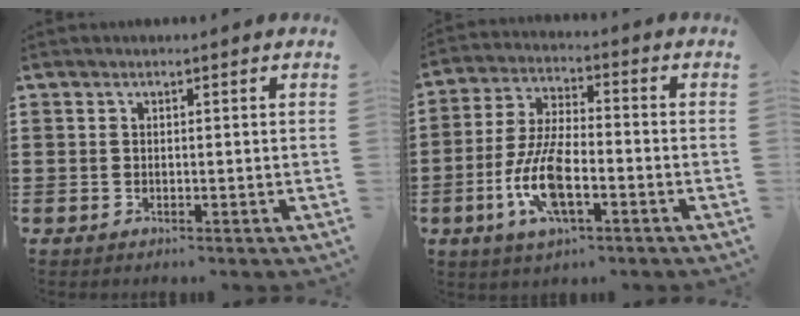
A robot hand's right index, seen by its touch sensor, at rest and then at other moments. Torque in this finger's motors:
{"motor_torque": [2.14, 0.00, 1.06, 0.21]}